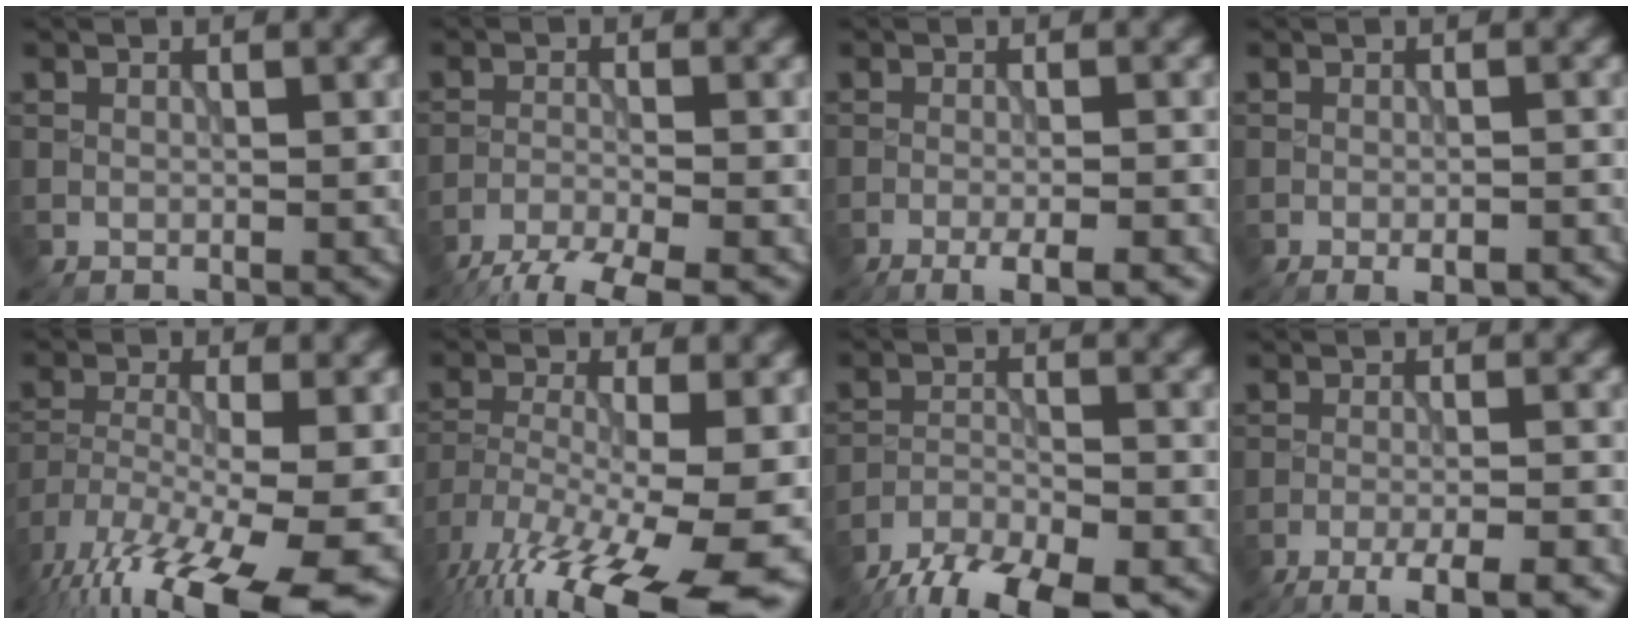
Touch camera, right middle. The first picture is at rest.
{"total": 5.9, "force": [-5.0, 0.8, 3.1], "torque": [-0.055, -0.022, -0.094]}
{"total": 3.9, "force": [-2.3, 0.6, 3.1], "torque": [-0.045, 0.004, -0.038]}
{"total": 2.4, "force": [-1.4, 0.6, 1.8], "torque": [-0.025, -0.002, -0.021]}
{"total": 15.6, "force": [-10.5, 4.1, 10.8], "torque": [-0.207, -0.041, -0.159]}
{"total": 16.9, "force": [-10.0, 5.0, 12.6], "torque": [-0.231, -0.027, -0.144]}
{"total": 11.9, "force": [-10.2, 3.5, 5.0], "torque": [-0.086, -0.030, -0.162]}
{"total": 5.4, "force": [-3.6, 0.9, 4.0], "torque": [-0.057, 0.002, -0.062]}